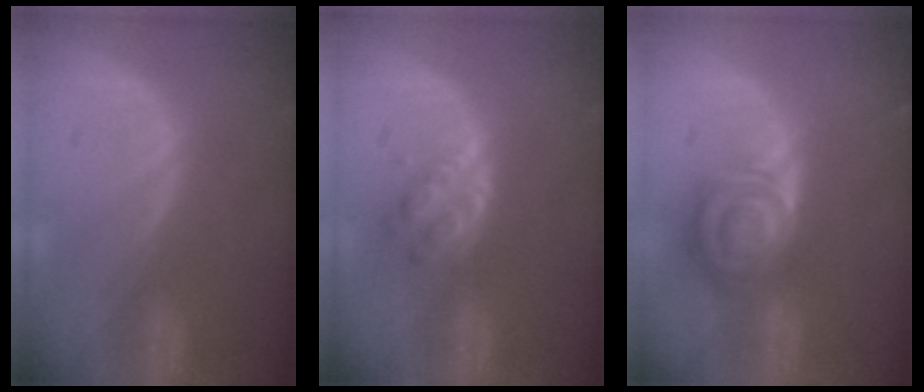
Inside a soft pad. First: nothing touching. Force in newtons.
{"total": 4.9, "press": 4.3, "slide": 2.3}
{"total": 8.4, "press": 7.2, "slide": 4.3}